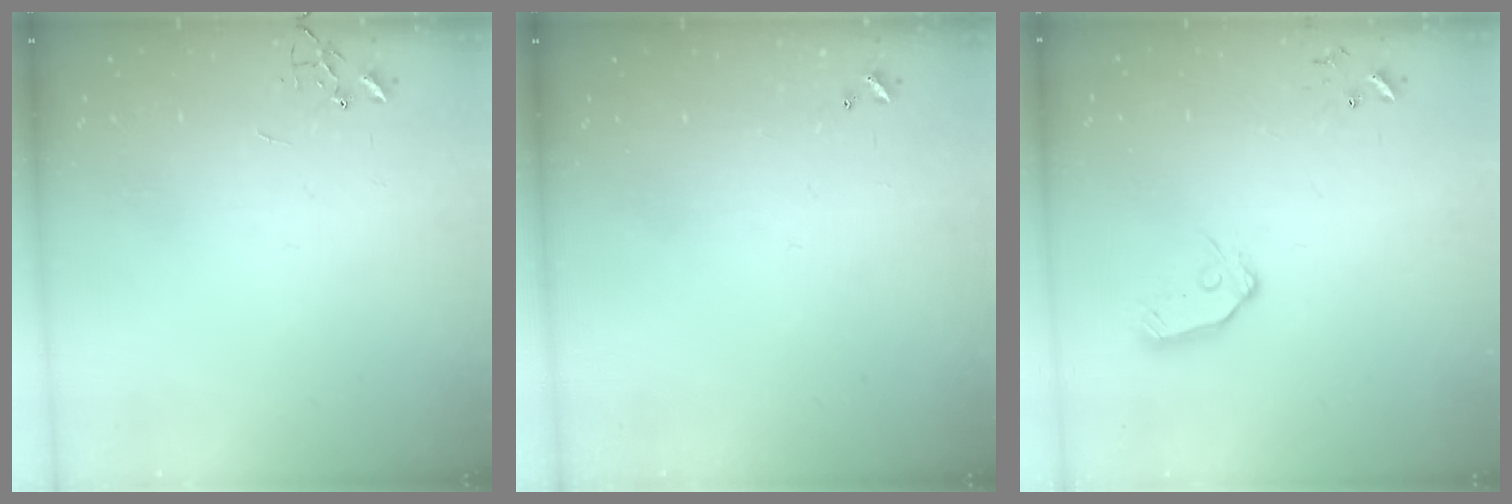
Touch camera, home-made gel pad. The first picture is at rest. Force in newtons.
{"total": 0.0}
{"total": 9.2, "press": 9.1, "slide": 0.8}